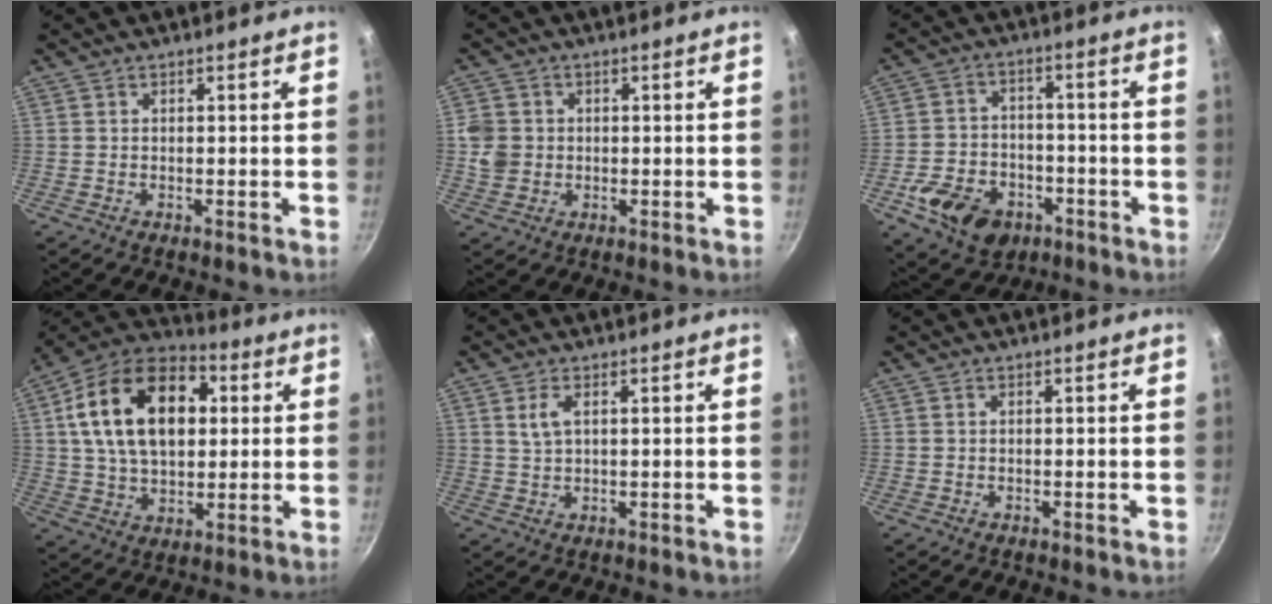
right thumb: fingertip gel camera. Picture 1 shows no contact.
{"total": 5.2, "force": [0.0, 4.7, 2.1], "torque": [-0.023, 0.003, -0.002]}
{"total": 12.8, "force": [-5.8, 9.1, 6.9], "torque": [-0.107, 0.037, -0.089]}
{"total": 21.7, "force": [4.7, 13.9, 16.0], "torque": [-0.248, 0.018, 0.067]}
{"total": 3.0, "force": [1.0, 1.3, 2.5], "torque": [-0.048, -0.002, 0.023]}
{"total": 0.0}